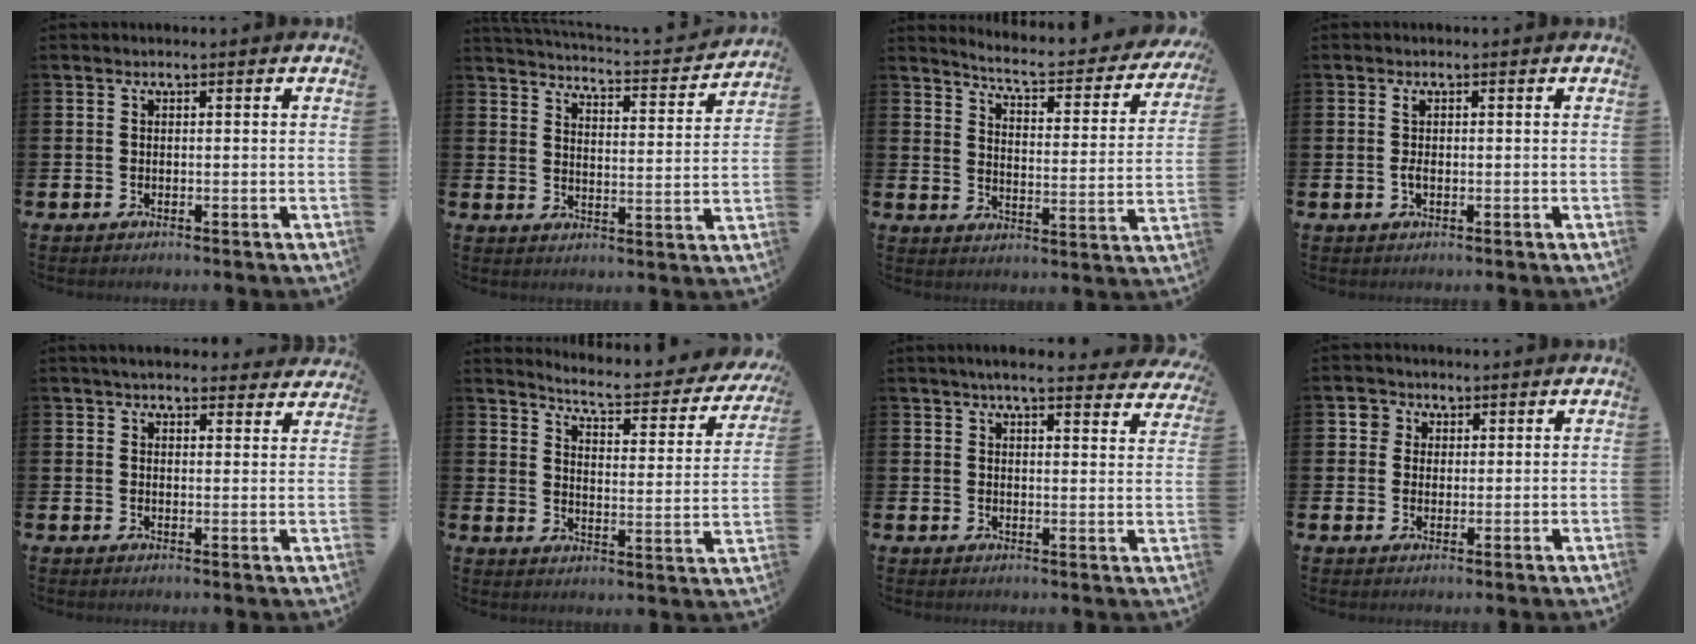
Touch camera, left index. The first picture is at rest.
{"total": 3.6, "force": [3.5, 0.0, 0.6], "torque": [-0.021, -0.040, 0.052]}
{"total": 5.3, "force": [5.0, 0.5, 1.8], "torque": [-0.054, -0.045, 0.076]}
{"total": 1.5, "force": [0.1, 0.8, 1.3], "torque": [-0.026, 0.005, 0.000]}
{"total": 4.1, "force": [3.8, 1.1, 0.8], "torque": [-0.020, -0.012, 0.071]}
{"total": 5.1, "force": [4.7, 0.6, 1.9], "torque": [-0.053, -0.041, 0.070]}
{"total": 4.9, "force": [4.6, 0.3, 1.7], "torque": [-0.032, -0.022, 0.078]}
{"total": 2.9, "force": [1.7, 2.3, -0.1], "torque": [0.007, 0.004, 0.027]}